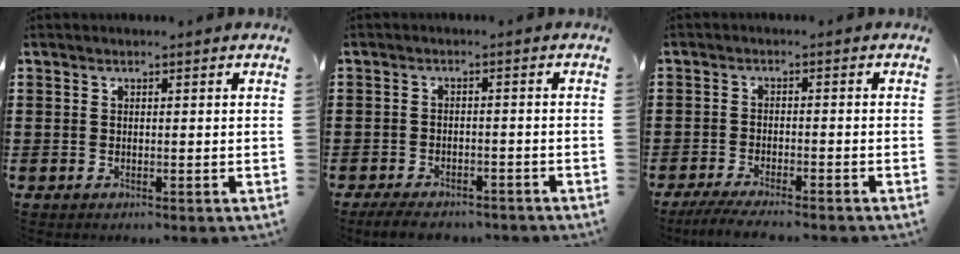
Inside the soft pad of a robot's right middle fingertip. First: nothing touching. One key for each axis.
{"total": 3.5, "fx": -3.2, "fy": 0.8, "fz": 1.1, "tx": -0.026, "ty": 0.000, "tz": -0.066}
{"total": 3.6, "fx": -3.3, "fy": 0.0, "fz": 1.4, "tx": -0.030, "ty": -0.008, "tz": -0.064}